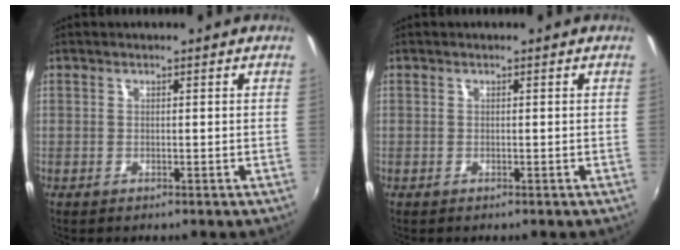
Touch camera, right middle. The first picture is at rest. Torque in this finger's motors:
{"motor_torque": [0.71, -0.66, 0.02, -0.06]}